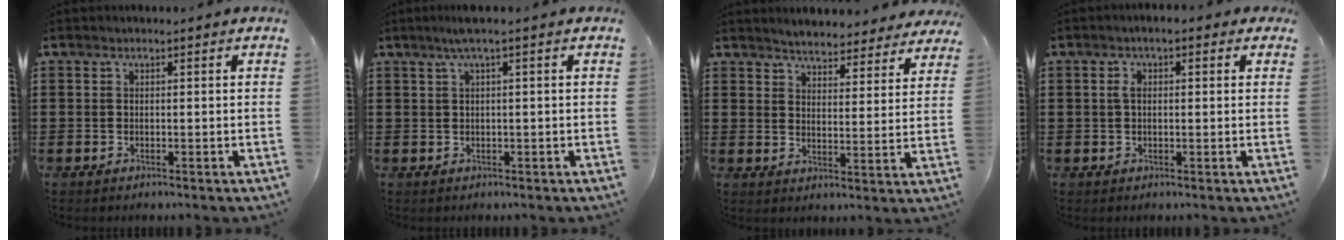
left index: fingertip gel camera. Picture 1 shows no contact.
{"total": 1.9, "force": [0.4, -0.3, 1.9], "torque": [-0.033, -0.003, 0.008]}
{"total": 4.1, "force": [4.1, 0.1, 0.3], "torque": [-0.026, -0.023, 0.071]}
{"total": 2.7, "force": [0.3, 1.2, 2.4], "torque": [-0.050, 0.009, 0.002]}